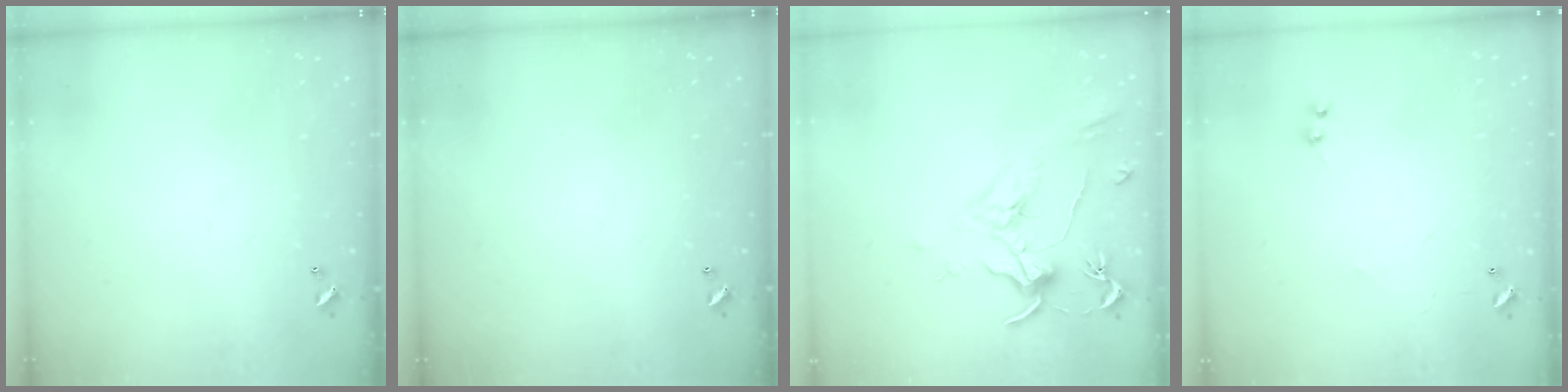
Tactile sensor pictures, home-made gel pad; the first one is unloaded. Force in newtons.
{"total": 0.0}
{"total": 2.0, "press": 1.8, "slide": 0.8}
{"total": 1.1, "press": 0.9, "slide": 0.6}